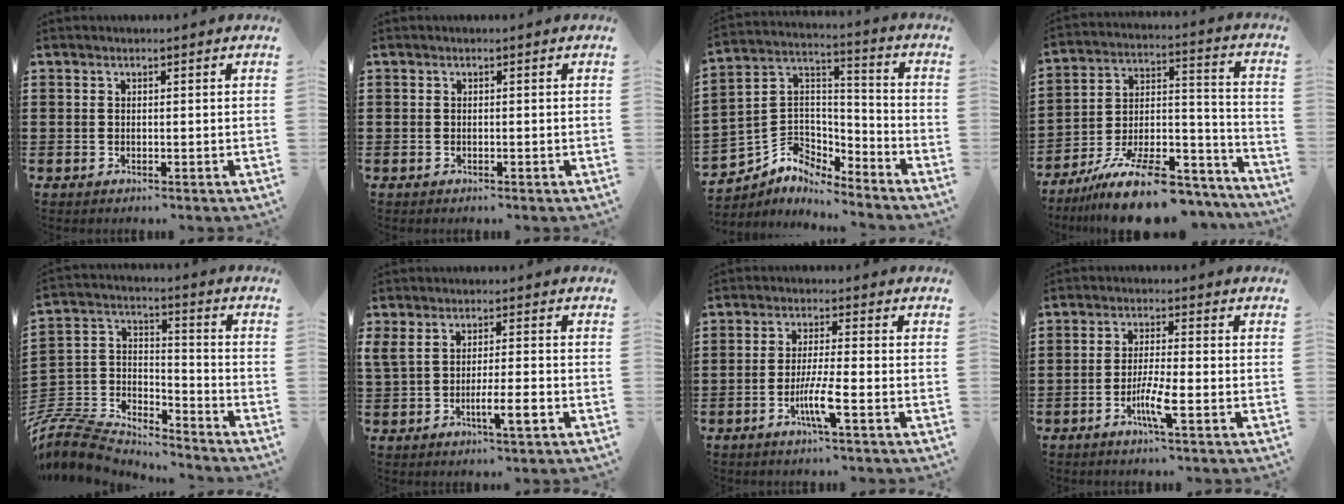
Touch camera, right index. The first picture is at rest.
{"total": 0.0}
{"total": 4.9, "force": [-3.7, 3.1, 0.5], "torque": [-0.045, -0.018, -0.082]}
{"total": 15.4, "force": [-12.3, 4.1, 8.3], "torque": [-0.119, 0.056, -0.214]}
{"total": 8.4, "force": [-7.9, 2.2, 1.7], "torque": [-0.065, -0.007, -0.164]}
{"total": 5.1, "force": [-1.7, 0.8, 4.8], "torque": [-0.087, -0.004, -0.034]}
{"total": 5.4, "force": [-2.4, 0.2, 4.9], "torque": [-0.095, -0.014, -0.045]}
{"total": 5.0, "force": [-2.3, 0.4, 4.5], "torque": [-0.089, -0.012, -0.042]}